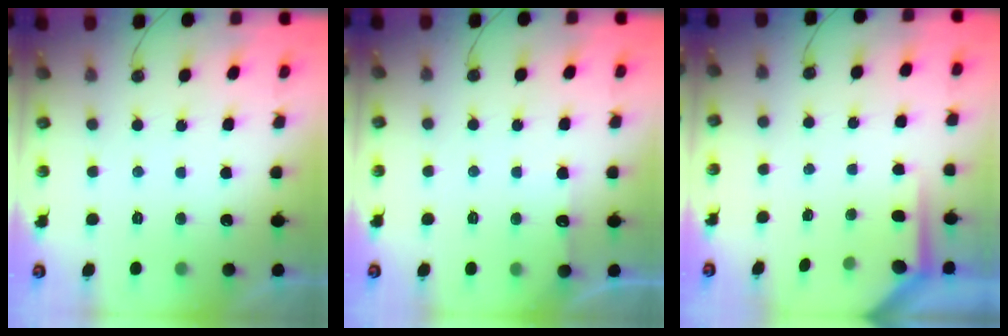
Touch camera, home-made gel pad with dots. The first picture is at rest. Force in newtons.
{"total": 5.9, "press": 5.9, "slide": 0.8}
{"total": 3.2, "press": 3.2, "slide": 0.4}